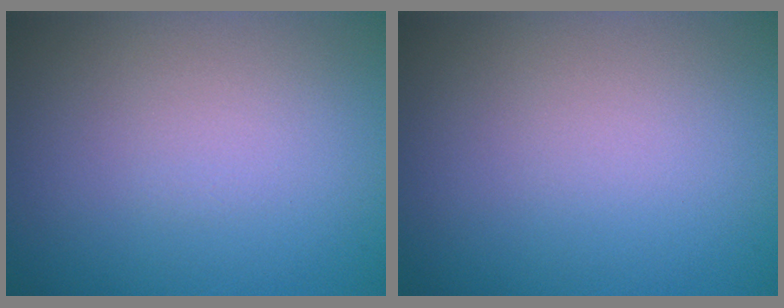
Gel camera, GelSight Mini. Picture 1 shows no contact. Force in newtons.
{"total": 0.0}